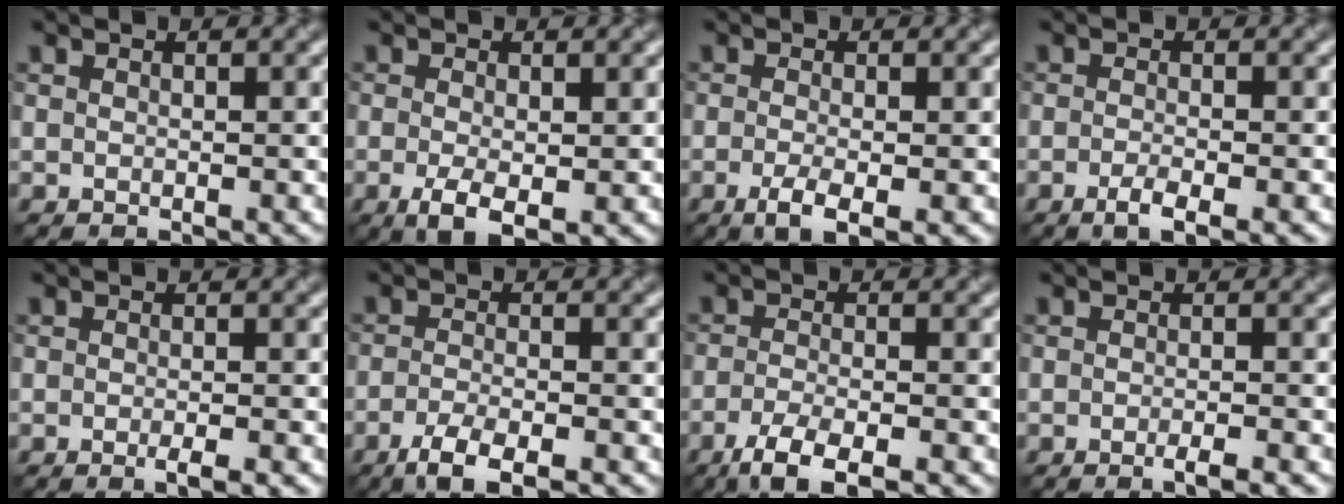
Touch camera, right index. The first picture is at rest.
{"total": 3.3, "force": [-0.9, 1.3, 2.9], "torque": [-0.059, -0.010, -0.016]}
{"total": 2.9, "force": [-1.1, 0.8, 2.6], "torque": [-0.051, -0.008, -0.022]}
{"total": 2.6, "force": [-1.2, 0.7, 2.2], "torque": [-0.033, -0.003, -0.025]}
{"total": 2.1, "force": [-0.9, 0.5, 1.9], "torque": [-0.019, -0.002, -0.016]}
{"total": 4.2, "force": [-2.8, 1.0, 3.0], "torque": [-0.054, -0.006, -0.054]}
{"total": 4.7, "force": [-3.1, 1.1, 3.3], "torque": [-0.060, -0.009, -0.061]}
{"total": 2.3, "force": [-1.3, 0.5, 1.9], "torque": [-0.017, 0.000, -0.024]}